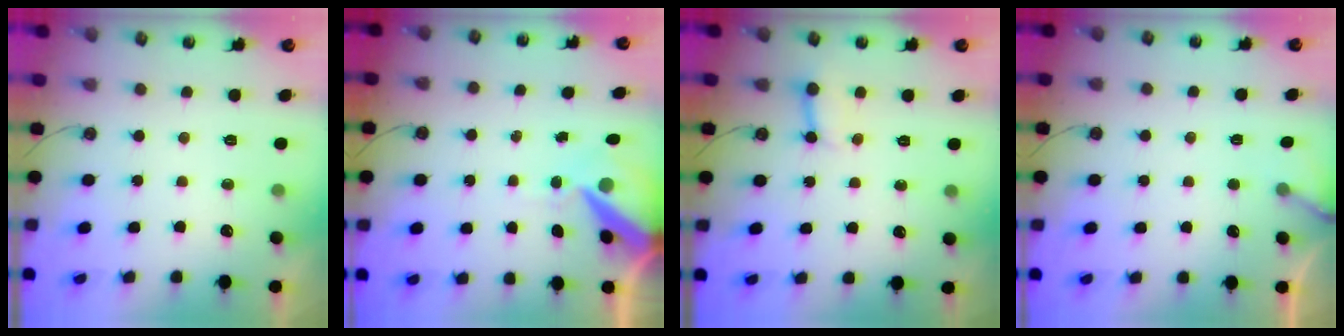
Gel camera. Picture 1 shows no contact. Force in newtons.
{"total": 10.0, "press": 9.9, "slide": 1.4}
{"total": 3.4, "press": 3.4, "slide": 0.3}
{"total": 3.4, "press": 3.4, "slide": 0.2}